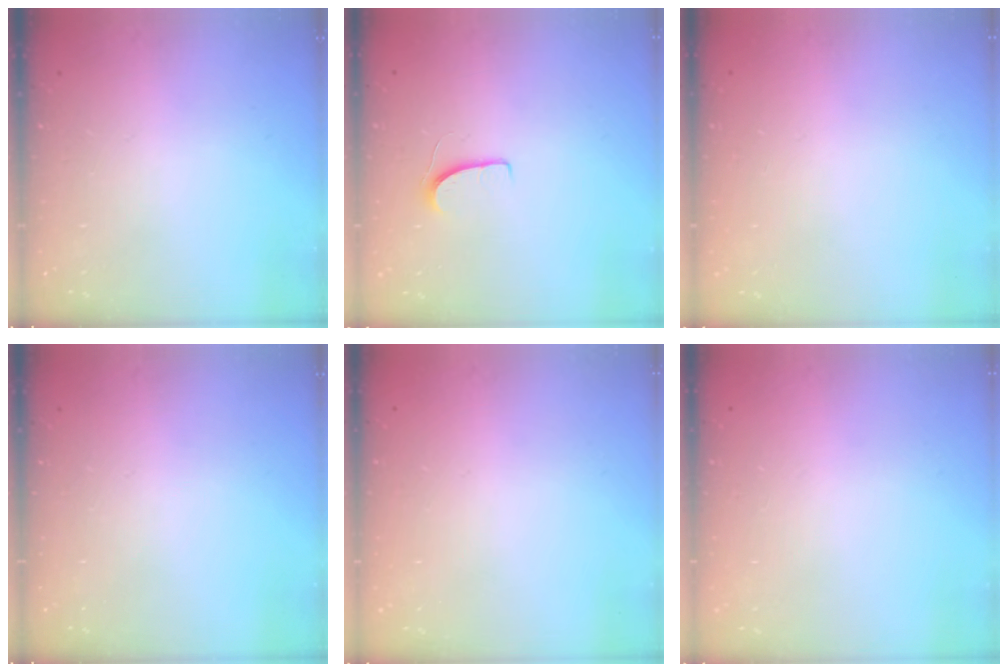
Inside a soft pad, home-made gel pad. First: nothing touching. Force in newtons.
{"total": 5.1, "press": 5.0, "slide": 0.5}
{"total": 0.0}
{"total": 0.0}
{"total": 0.0}
{"total": 0.5, "press": 0.5, "slide": 0.1}